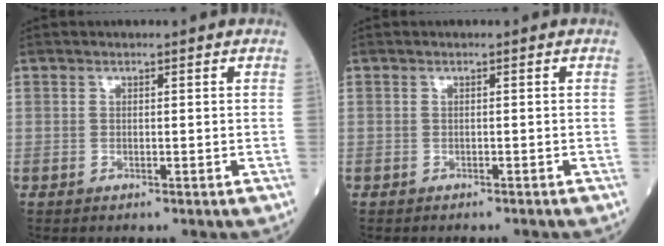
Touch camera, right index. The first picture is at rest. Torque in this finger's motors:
{"motor_torque": [-0.24, -0.48, -0.05, -0.05]}